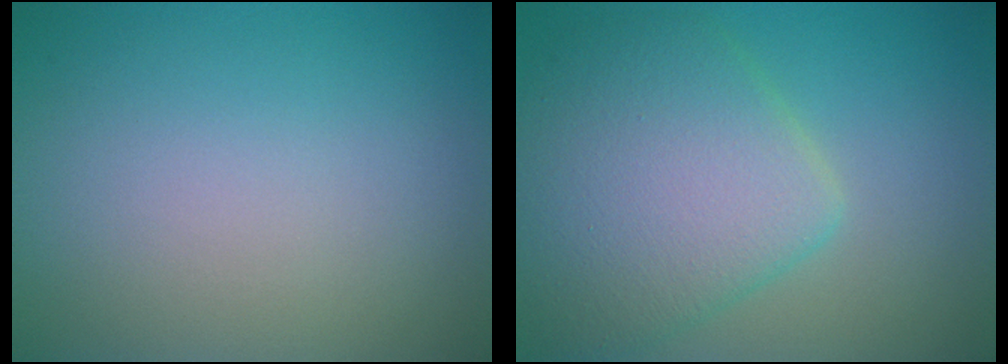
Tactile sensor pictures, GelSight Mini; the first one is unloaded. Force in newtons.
{"total": 7.0, "press": 7.0, "slide": 0.3}